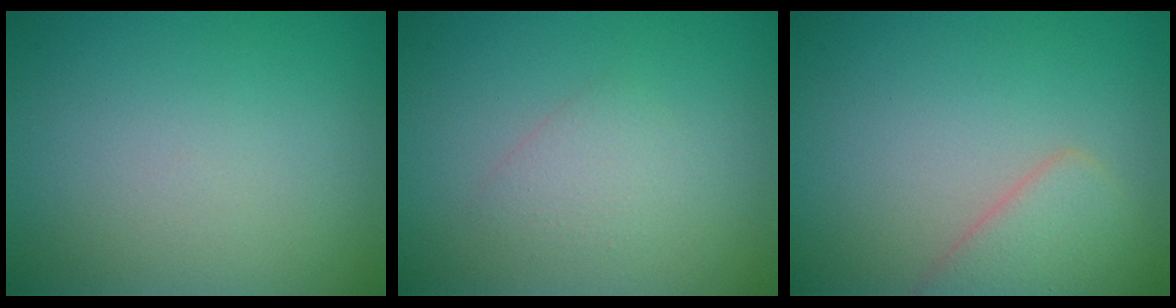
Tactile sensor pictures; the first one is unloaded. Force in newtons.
{"total": 1.6, "press": 1.6, "slide": 0.0}
{"total": 2.9, "press": 2.9, "slide": 0.1}